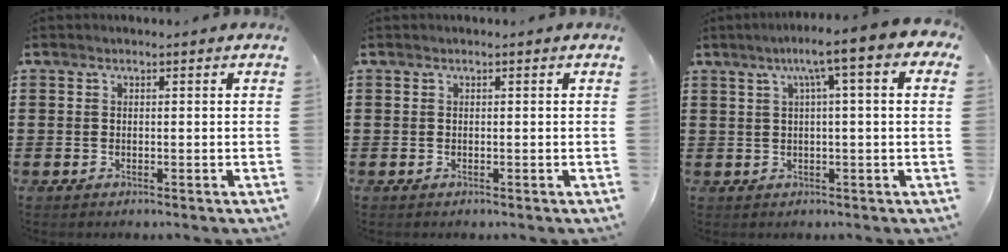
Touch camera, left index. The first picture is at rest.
{"total": 0.0}
{"total": 5.9, "force": [1.9, -0.1, 5.6], "torque": [-0.110, 0.001, 0.026]}